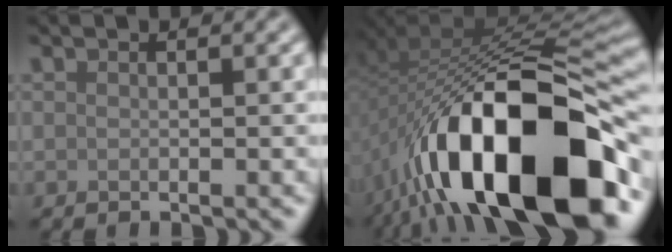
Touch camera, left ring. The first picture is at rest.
{"total": 17.9, "force": [-8.8, 7.2, 13.8], "torque": [-0.222, -0.003, -0.132]}